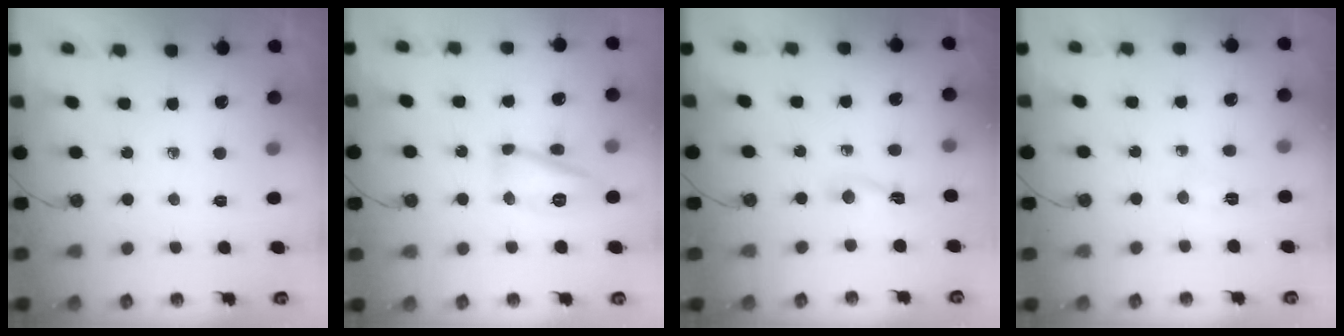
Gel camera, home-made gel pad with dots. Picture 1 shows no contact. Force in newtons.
{"total": 12.0, "press": 12.0, "slide": 0.7}
{"total": 2.1, "press": 2.1, "slide": 0.3}
{"total": 16.1, "press": 4.7, "slide": 15.4}